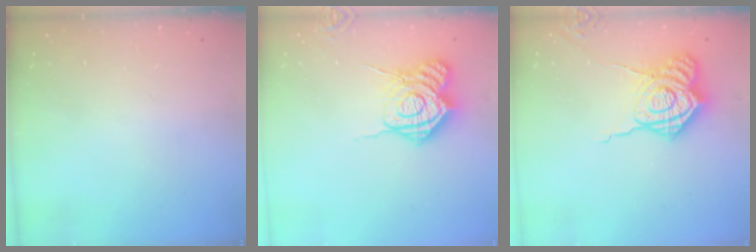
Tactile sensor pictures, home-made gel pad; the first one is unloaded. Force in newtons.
{"total": 15.5, "press": 15.5, "slide": 1.1}
{"total": 14.3, "press": 14.3, "slide": 1.1}